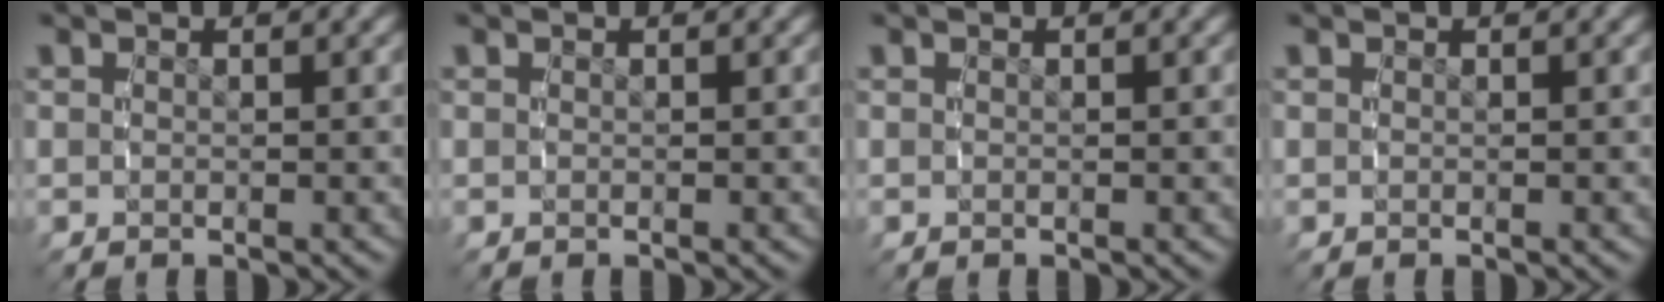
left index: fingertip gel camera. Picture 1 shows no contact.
{"total": 0.0}
{"total": 0.0}
{"total": 0.0}